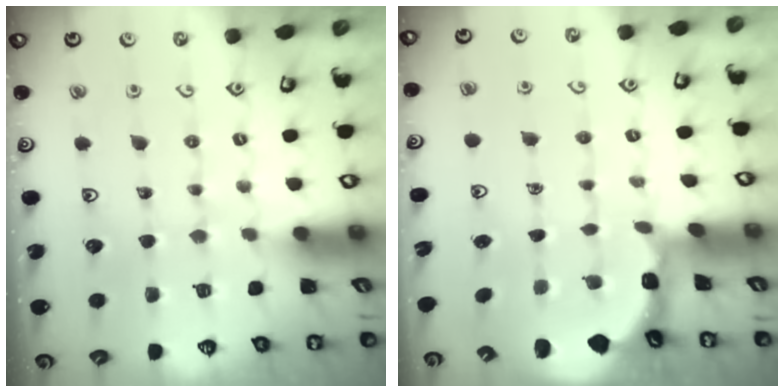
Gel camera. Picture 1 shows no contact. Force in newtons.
{"total": 1.2, "press": 1.1, "slide": 0.5}